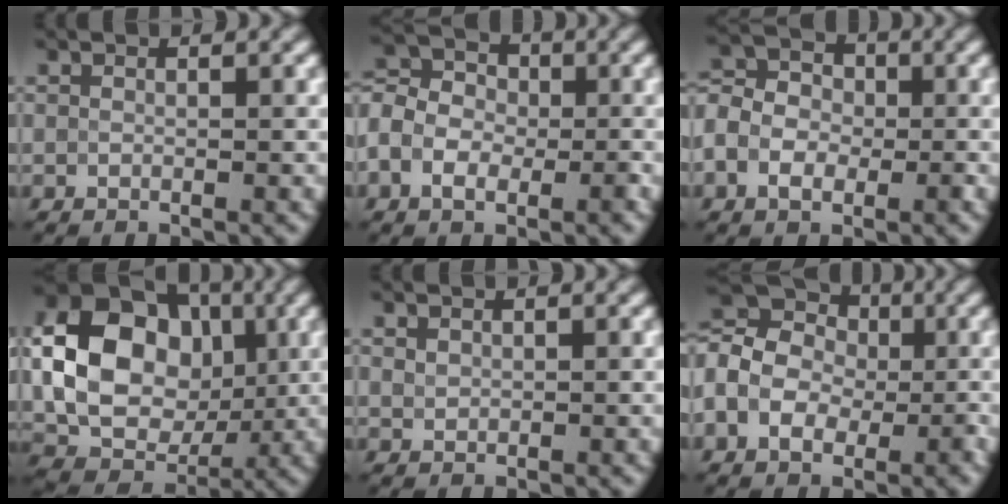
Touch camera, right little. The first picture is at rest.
{"total": 5.8, "force": [-2.1, 4.1, 3.4], "torque": [-0.043, 0.007, -0.046]}
{"total": 5.3, "force": [-1.8, 4.0, 3.0], "torque": [-0.036, 0.005, -0.042]}
{"total": 11.6, "force": [1.0, 8.9, 7.4], "torque": [-0.146, -0.003, 0.016]}
{"total": 0.8, "force": [0.4, 0.6, 0.3], "torque": [-0.004, 0.000, 0.006]}
{"total": 9.6, "force": [-0.2, 7.6, 5.8], "torque": [-0.103, 0.024, -0.031]}